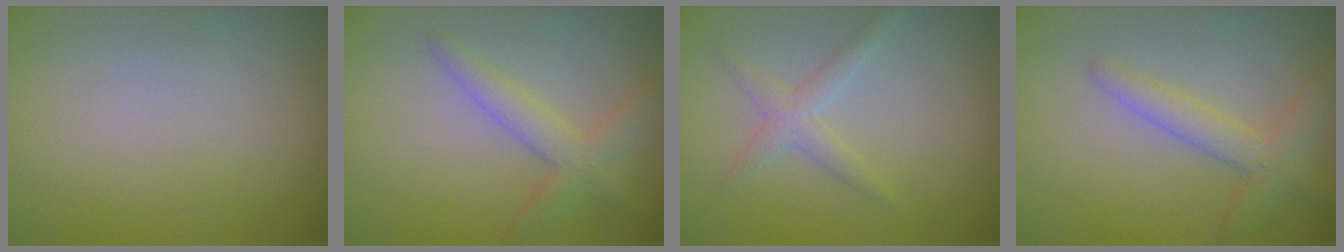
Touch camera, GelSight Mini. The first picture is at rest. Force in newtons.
{"total": 2.7, "press": 2.7, "slide": 0.1}
{"total": 1.9, "press": 1.9, "slide": 0.1}
{"total": 2.8, "press": 2.8, "slide": 0.1}